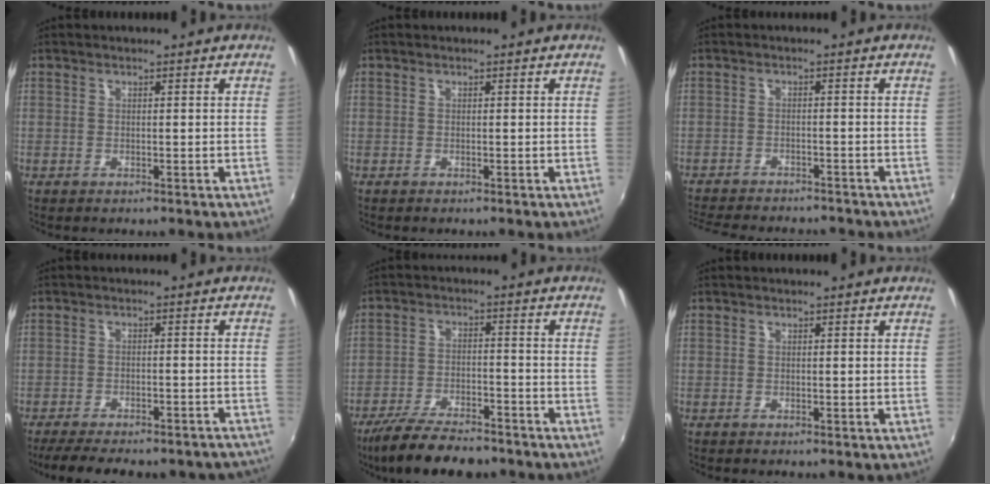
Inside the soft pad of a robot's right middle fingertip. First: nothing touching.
{"total": 0.0}
{"total": 13.0, "force": [-11.5, 3.4, 5.0], "torque": [-0.118, -0.021, -0.172]}
{"total": 17.3, "force": [-15.1, 4.3, 7.1], "torque": [-0.143, -0.012, -0.190]}
{"total": 13.7, "force": [-11.3, 3.8, 6.8], "torque": [-0.149, -0.026, -0.189]}
{"total": 0.0}